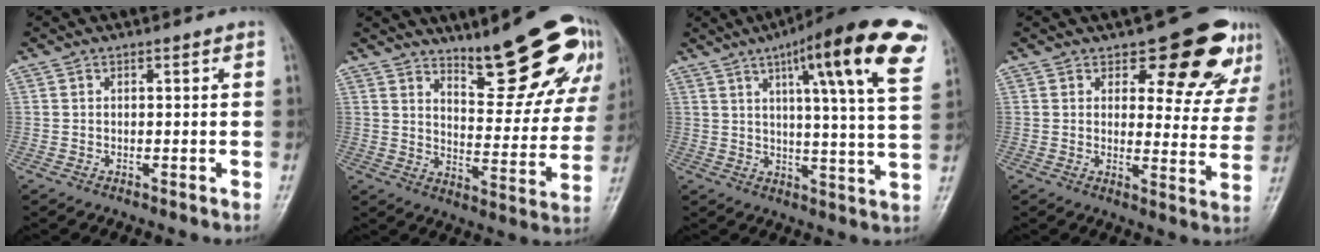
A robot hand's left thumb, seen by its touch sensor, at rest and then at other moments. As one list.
[{"total": 18.2, "force": [12.0, 5.4, 12.5], "torque": [-0.122, -0.074, 0.175]}, {"total": 20.9, "force": [10.1, 2.9, 18.1], "torque": [-0.240, -0.021, 0.130]}, {"total": 12.6, "force": [8.6, 5.9, 7.0], "torque": [-0.038, -0.059, 0.099]}]